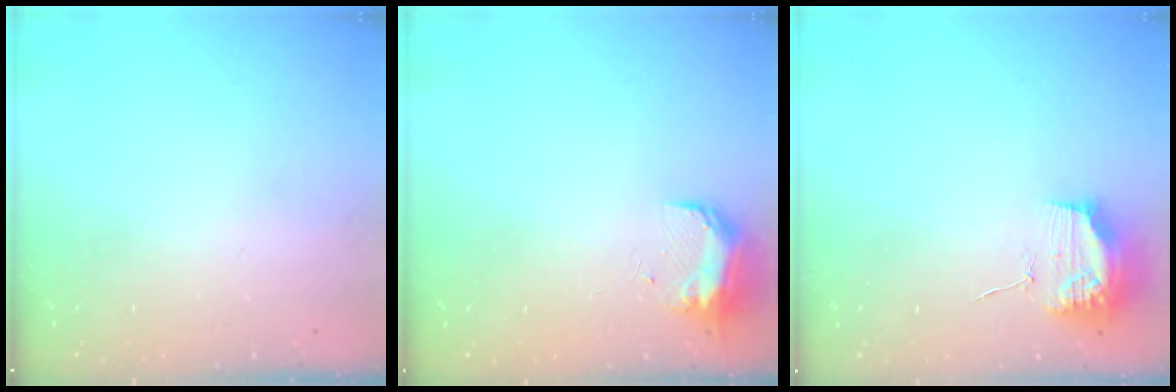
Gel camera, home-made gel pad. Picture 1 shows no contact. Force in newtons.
{"total": 9.2, "press": 9.2, "slide": 0.7}
{"total": 12.4, "press": 12.4, "slide": 0.1}